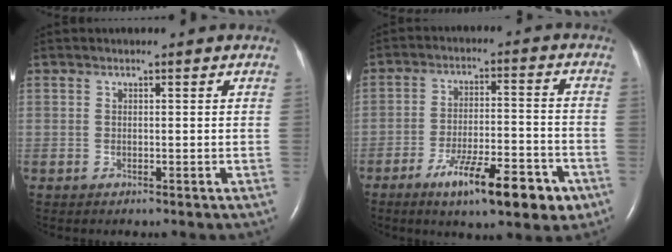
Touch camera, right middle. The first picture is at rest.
{"total": 12.7, "force": [-7.3, 2.8, 10.0], "torque": [-0.158, -0.004, -0.109]}